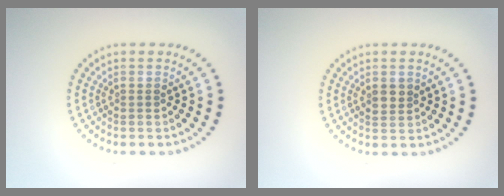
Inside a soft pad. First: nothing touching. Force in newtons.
{"total": 1.4, "press": 1.3, "slide": 0.4}